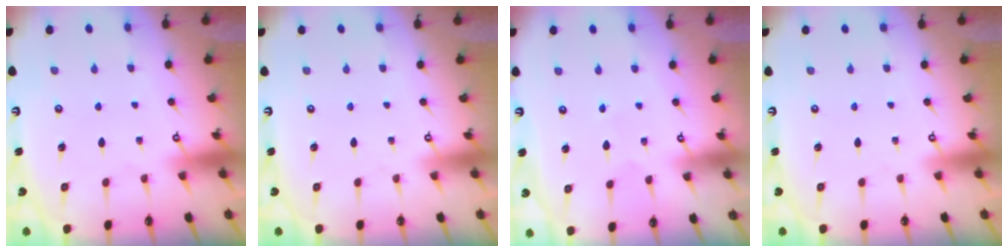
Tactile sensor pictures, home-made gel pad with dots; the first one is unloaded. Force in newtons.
{"total": 0.0}
{"total": 2.9, "press": 2.9, "slide": 0.3}
{"total": 0.0}